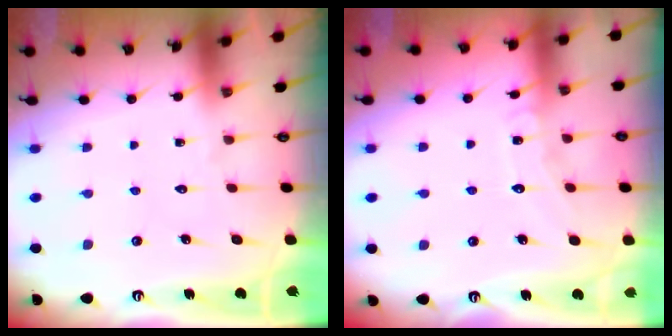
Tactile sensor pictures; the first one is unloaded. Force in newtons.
{"total": 6.5, "press": 6.4, "slide": 0.6}